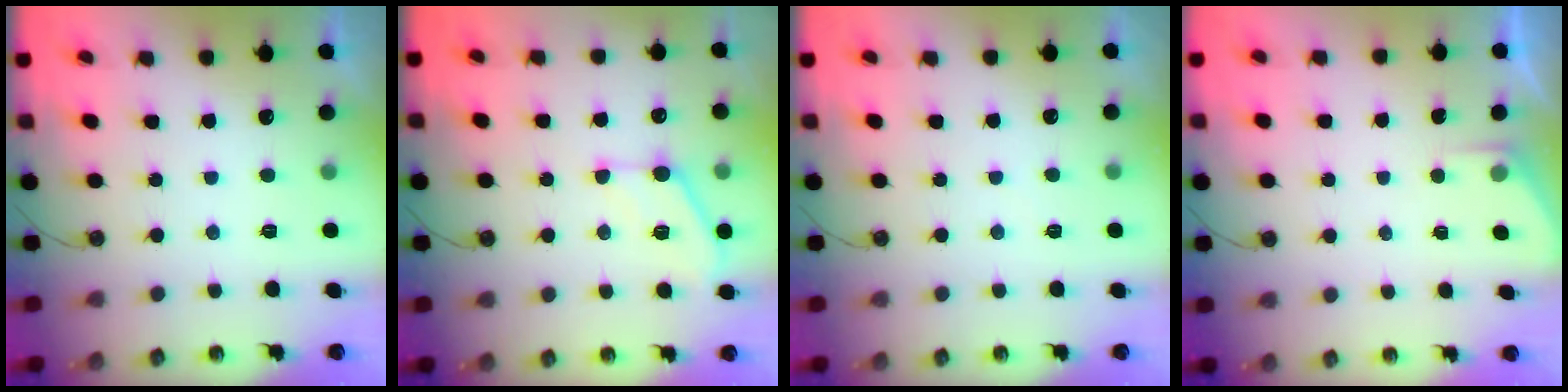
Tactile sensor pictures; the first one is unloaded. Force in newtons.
{"total": 10.0, "press": 10.0, "slide": 0.3}
{"total": 2.9, "press": 2.9, "slide": 0.4}
{"total": 1.4, "press": 1.3, "slide": 0.2}